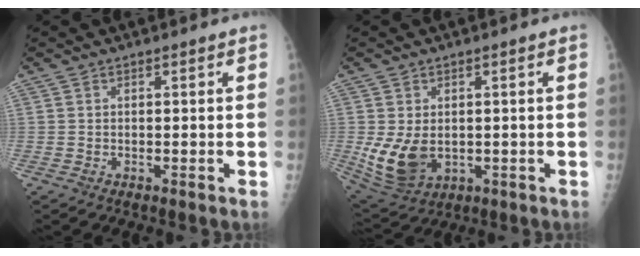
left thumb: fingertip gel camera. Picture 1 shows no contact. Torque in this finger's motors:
{"motor_torque": [-0.12, 0.76, 0.85, 0.05, 0.13]}